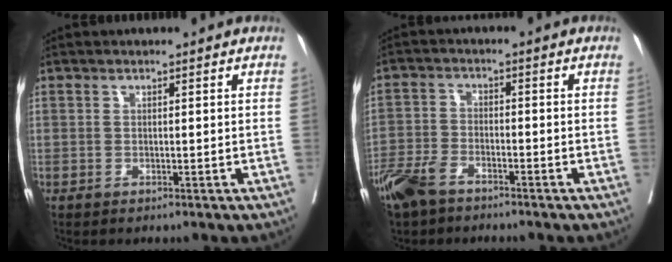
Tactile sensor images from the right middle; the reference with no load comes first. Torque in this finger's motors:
{"motor_torque": [1.11, -1.03, 0.44, 0.21]}